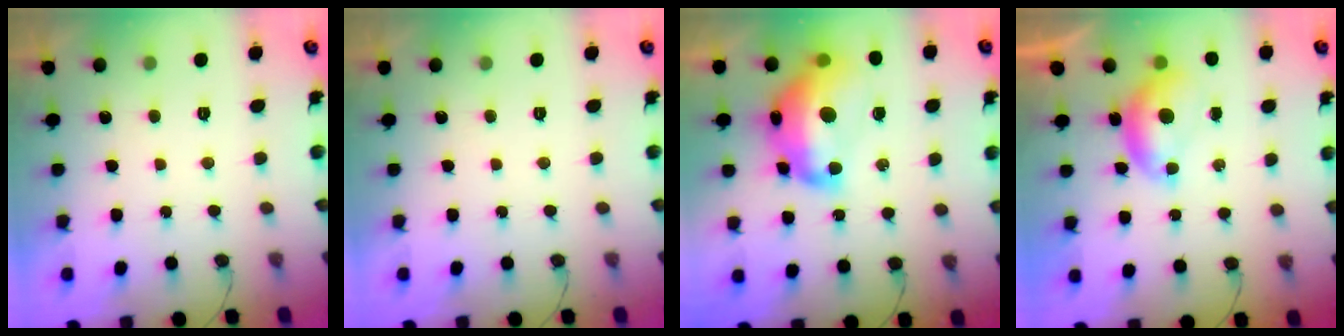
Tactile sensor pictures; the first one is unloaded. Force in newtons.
{"total": 0.0}
{"total": 19.3, "press": 19.0, "slide": 3.1}
{"total": 7.2, "press": 7.1, "slide": 1.0}